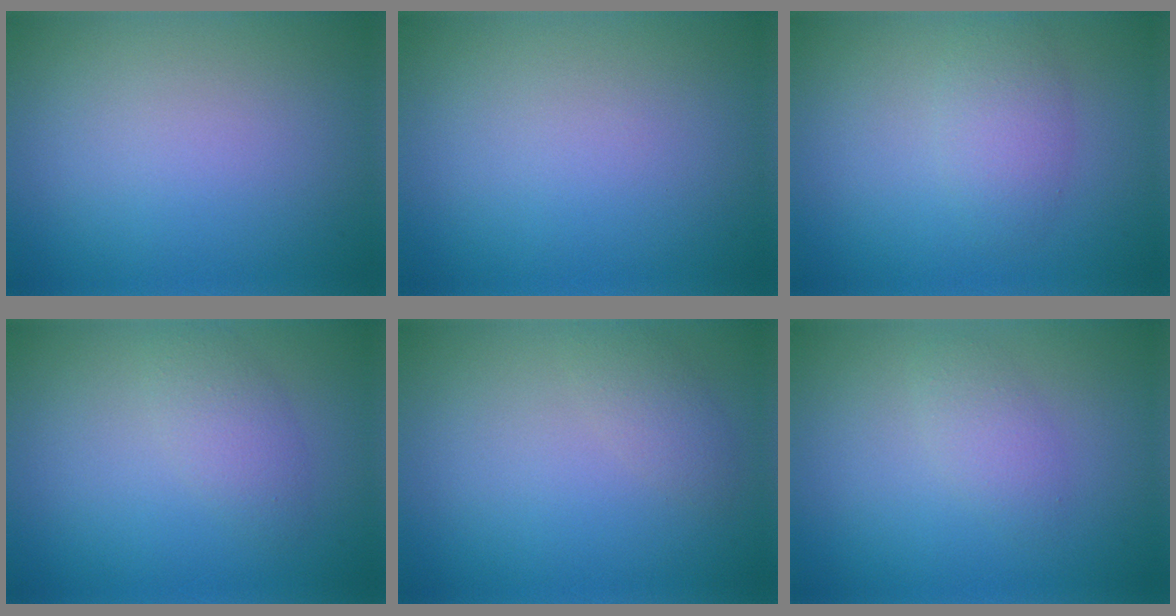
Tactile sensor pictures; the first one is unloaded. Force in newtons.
{"total": 0.0}
{"total": 2.6, "press": 2.6, "slide": 0.0}
{"total": 2.2, "press": 2.2, "slide": 0.1}
{"total": 1.5, "press": 1.5, "slide": 0.1}
{"total": 1.9, "press": 1.9, "slide": 0.1}